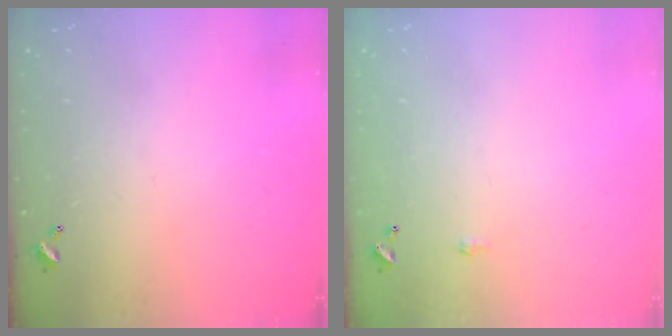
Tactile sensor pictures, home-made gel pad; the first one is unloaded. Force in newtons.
{"total": 0.6, "press": 0.6, "slide": 0.2}